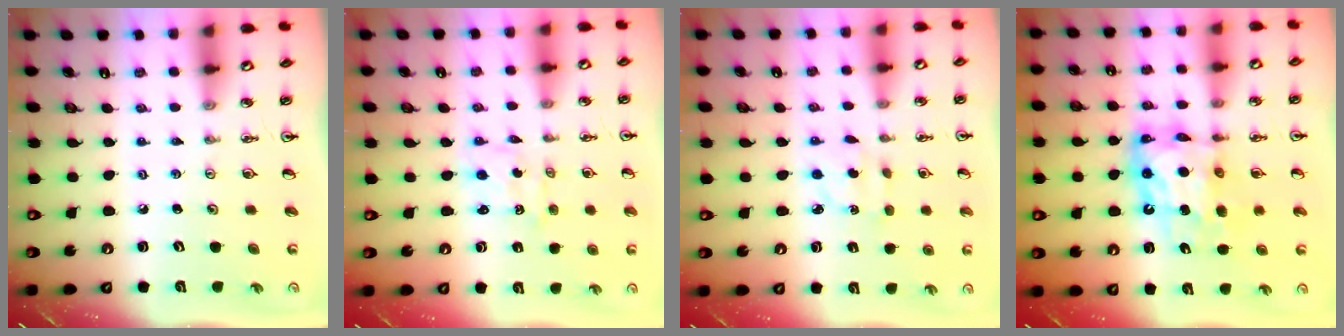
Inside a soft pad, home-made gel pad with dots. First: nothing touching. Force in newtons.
{"total": 0.7, "press": 0.7, "slide": 0.1}
{"total": 2.9, "press": 2.9, "slide": 0.6}
{"total": 12.4, "press": 12.3, "slide": 1.1}